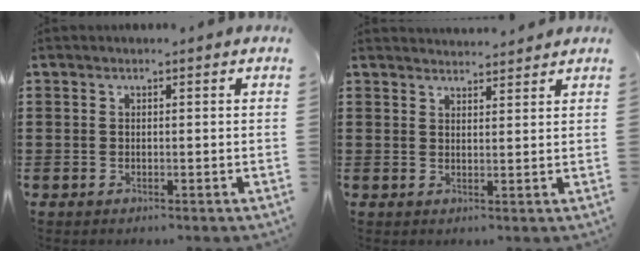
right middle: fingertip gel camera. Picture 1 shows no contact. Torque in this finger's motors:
{"motor_torque": [0.06, 0.04, -0.11, -0.01]}